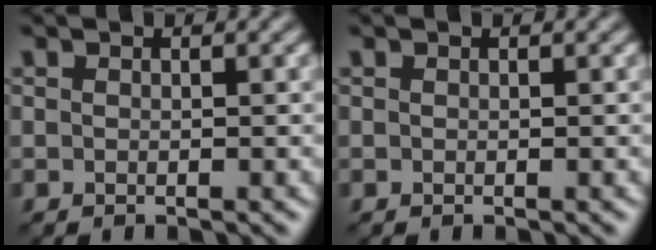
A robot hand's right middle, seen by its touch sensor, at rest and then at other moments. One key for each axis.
{"total": 0.0}